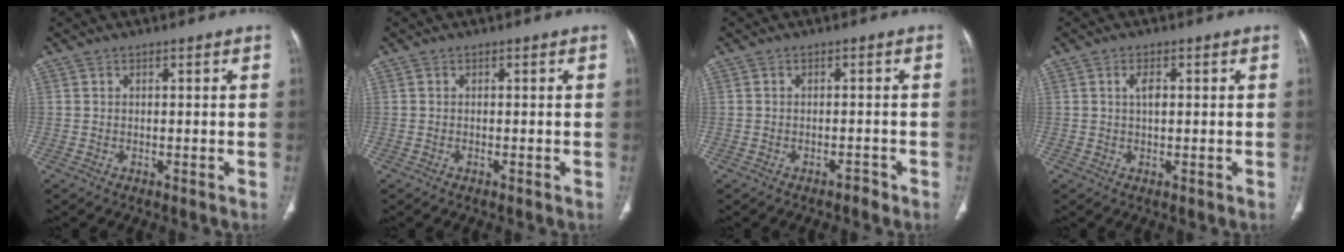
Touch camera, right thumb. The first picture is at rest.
{"total": 0.0}
{"total": 1.3, "force": [-1.1, 0.6, 0.4], "torque": [-0.005, 0.007, -0.015]}
{"total": 2.5, "force": [0.5, 1.1, 2.2], "torque": [-0.039, 0.000, 0.008]}